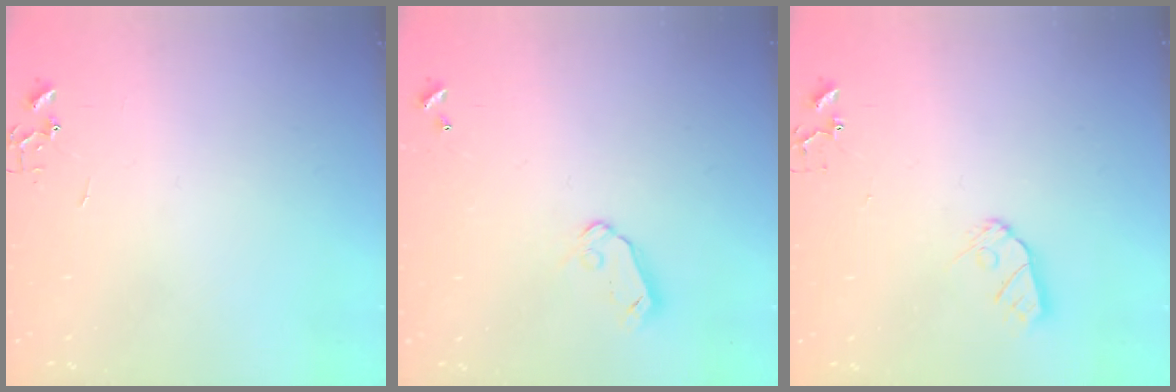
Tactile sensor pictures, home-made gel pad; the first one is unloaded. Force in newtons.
{"total": 6.2, "press": 6.2, "slide": 0.6}
{"total": 7.6, "press": 7.6, "slide": 0.5}